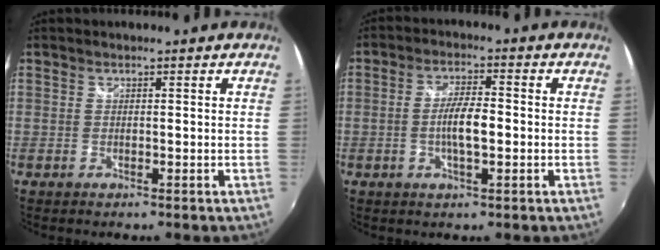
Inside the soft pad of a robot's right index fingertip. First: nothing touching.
{"total": 6.0, "force": [-1.0, 1.6, 5.7], "torque": [-0.107, 0.002, -0.017]}